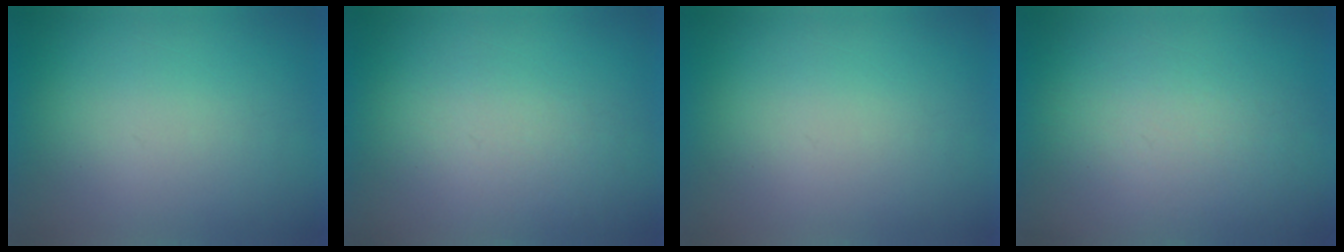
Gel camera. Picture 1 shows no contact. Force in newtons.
{"total": 3.2}
{"total": 0.0}
{"total": 4.4}